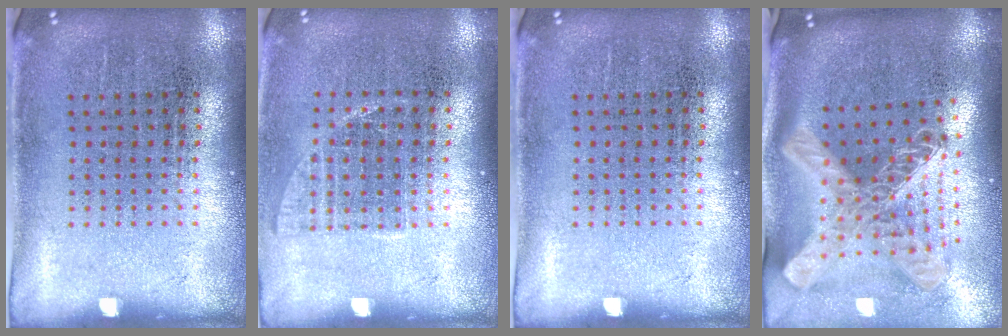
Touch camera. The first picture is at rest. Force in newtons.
{"total": 1.0, "press": 0.8, "slide": 0.5}
{"total": 0.0}
{"total": 3.0, "press": 2.0, "slide": 2.2}